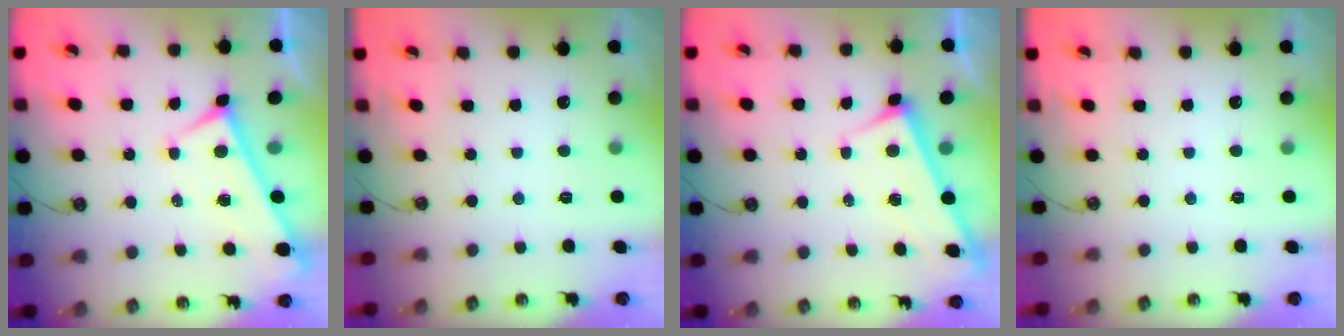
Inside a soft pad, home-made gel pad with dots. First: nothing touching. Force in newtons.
{"total": 0.0}
{"total": 3.0, "press": 3.0, "slide": 0.2}
{"total": 0.0}